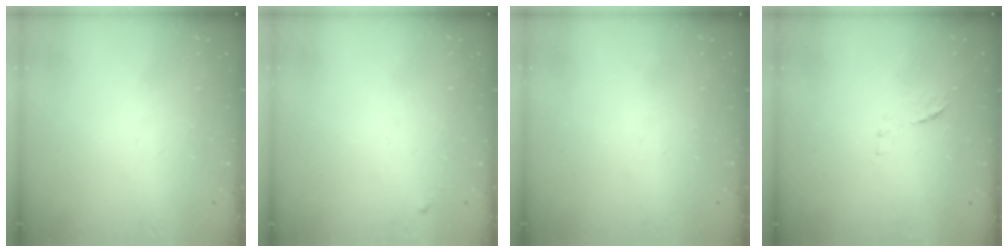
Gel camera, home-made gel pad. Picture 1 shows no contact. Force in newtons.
{"total": 3.6, "press": 3.6, "slide": 0.4}
{"total": 0.0}
{"total": 6.8, "press": 6.8, "slide": 0.5}